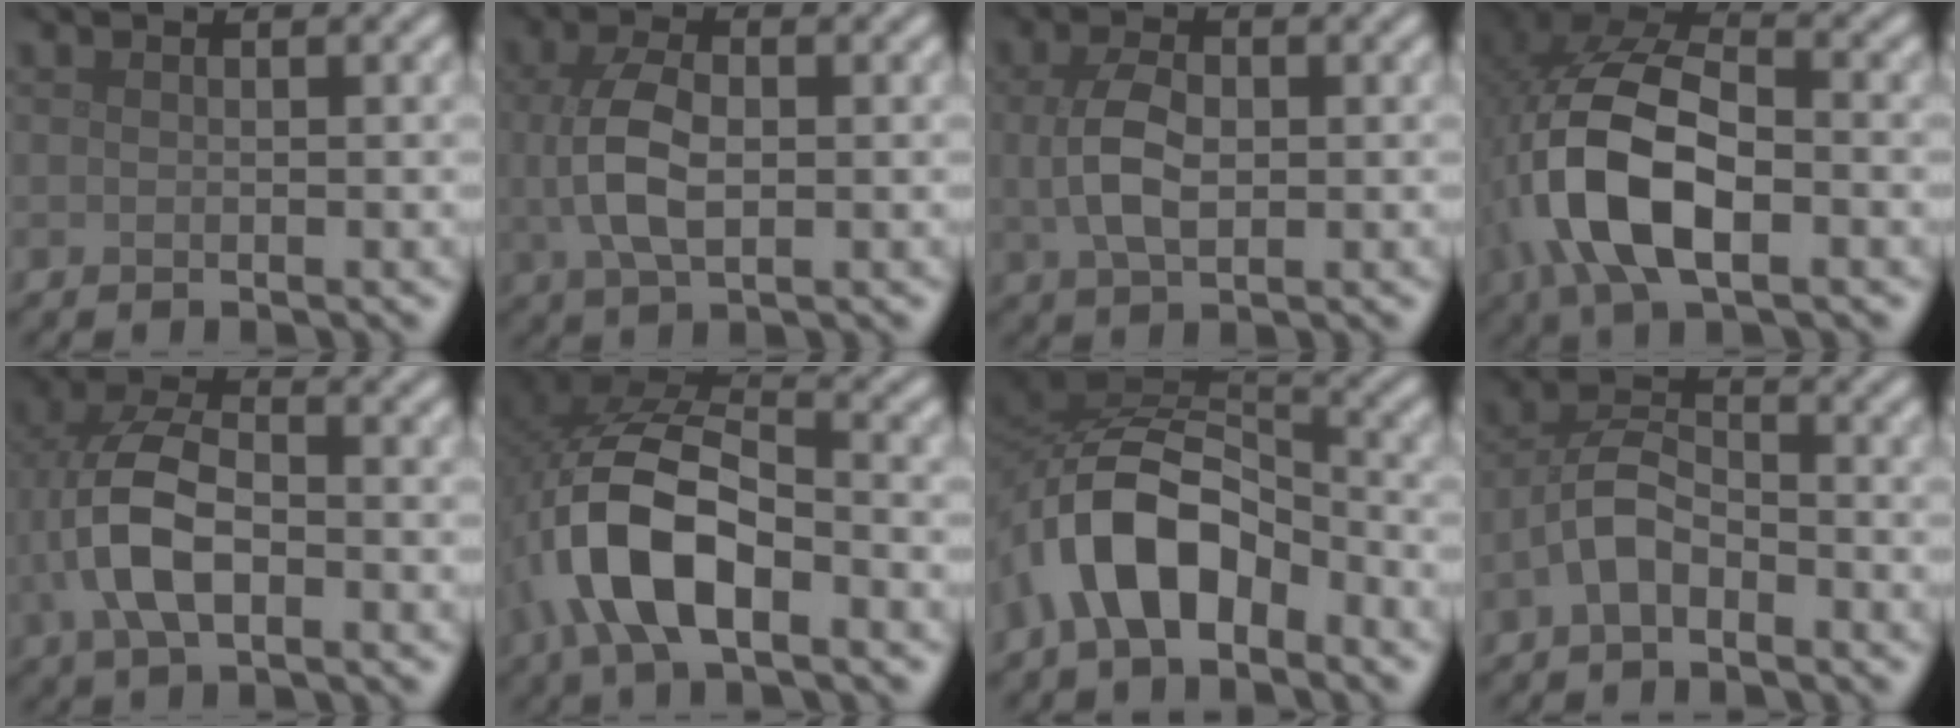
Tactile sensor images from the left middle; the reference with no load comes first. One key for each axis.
{"total": 4.8, "fx": 0.1, "fy": 2.4, "fz": 4.1, "tx": -0.096, "ty": 0.001, "tz": 0.002}
{"total": 4.0, "fx": 0.1, "fy": 2.3, "fz": 3.2, "tx": -0.075, "ty": 0.001, "tz": 0.004}
{"total": 11.5, "fx": -2.8, "fy": 5.9, "fz": 9.5, "tx": -0.214, "ty": -0.002, "tz": -0.058}
{"total": 7.1, "fx": -1.5, "fy": 3.8, "fz": 5.8, "tx": -0.130, "ty": 0.008, "tz": -0.035}
{"total": 11.0, "fx": -3.7, "fy": 5.4, "fz": 8.9, "tx": -0.187, "ty": 0.005, "tz": -0.075}
{"total": 8.4, "fx": -4.3, "fy": 4.5, "fz": 5.6, "tx": -0.101, "ty": 0.012, "tz": -0.089}
{"total": 3.6, "fx": -1.7, "fy": 1.9, "fz": 2.6, "tx": -0.048, "ty": 0.013, "tz": -0.042}